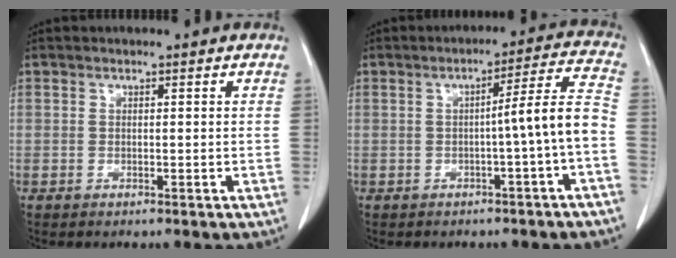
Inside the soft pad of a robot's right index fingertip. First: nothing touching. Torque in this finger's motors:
{"motor_torque": [0.80, -0.53, 0.43, 0.10]}